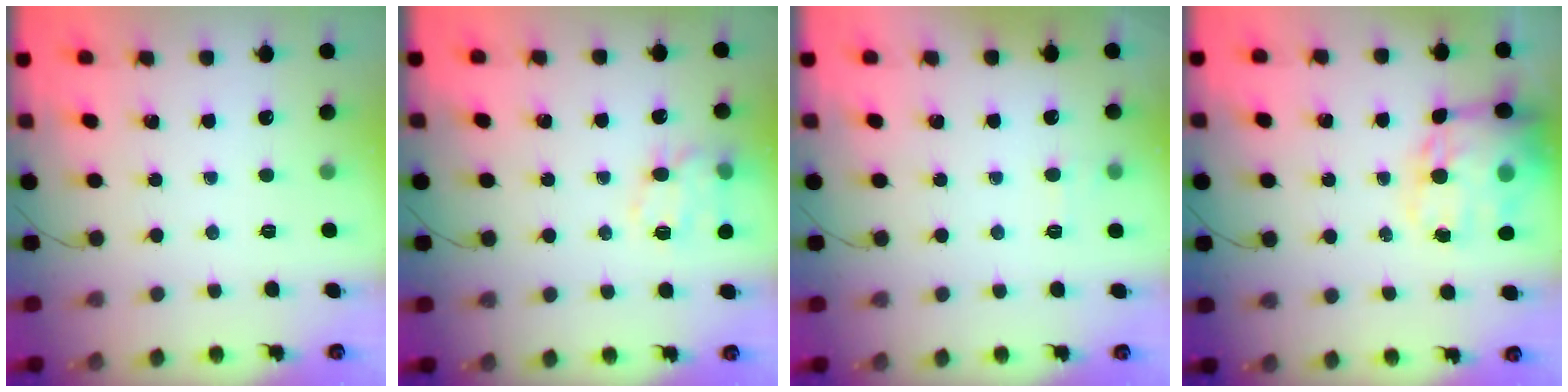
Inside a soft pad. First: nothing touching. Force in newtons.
{"total": 12.9, "press": 12.9, "slide": 1.0}
{"total": 5.6, "press": 5.3, "slide": 1.7}
{"total": 18.2, "press": 17.6, "slide": 4.4}